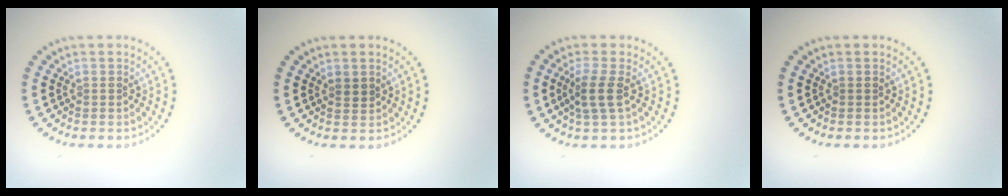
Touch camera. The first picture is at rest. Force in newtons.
{"total": 1.0, "press": 0.9, "slide": 0.5}
{"total": 2.2, "press": 1.9, "slide": 1.2}
{"total": 0.0}